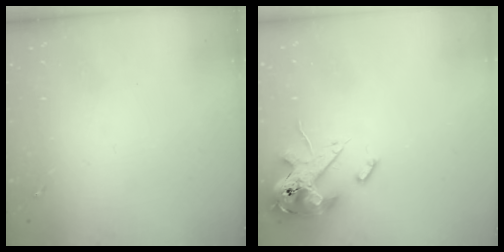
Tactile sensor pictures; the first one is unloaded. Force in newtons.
{"total": 14.8, "press": 14.5, "slide": 2.9}